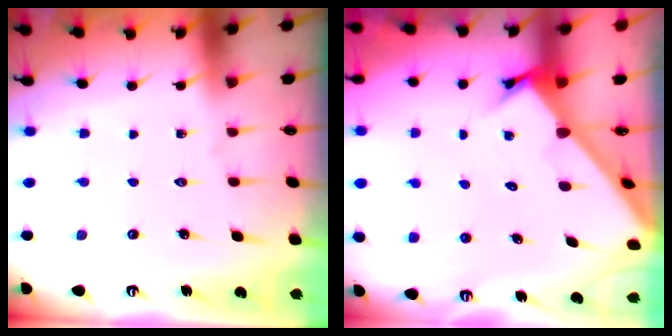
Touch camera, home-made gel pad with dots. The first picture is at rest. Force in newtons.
{"total": 2.9, "press": 2.9, "slide": 0.2}